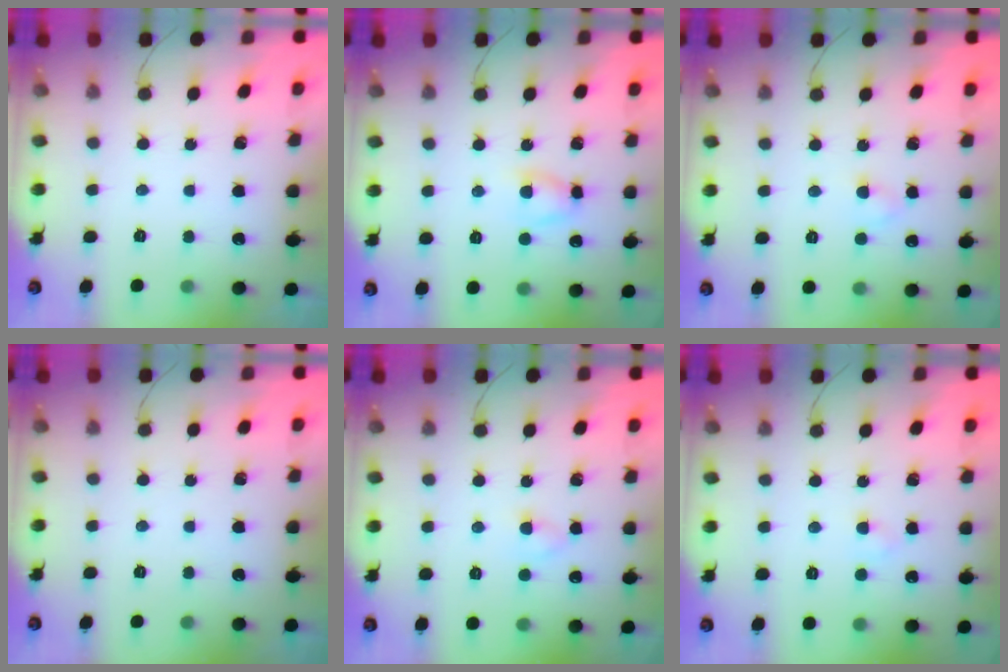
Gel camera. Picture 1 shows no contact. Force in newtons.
{"total": 3.9, "press": 3.9, "slide": 0.6}
{"total": 2.1, "press": 1.9, "slide": 1.0}
{"total": 0.0}
{"total": 2.5, "press": 2.3, "slide": 1.0}
{"total": 1.9, "press": 1.7, "slide": 0.9}